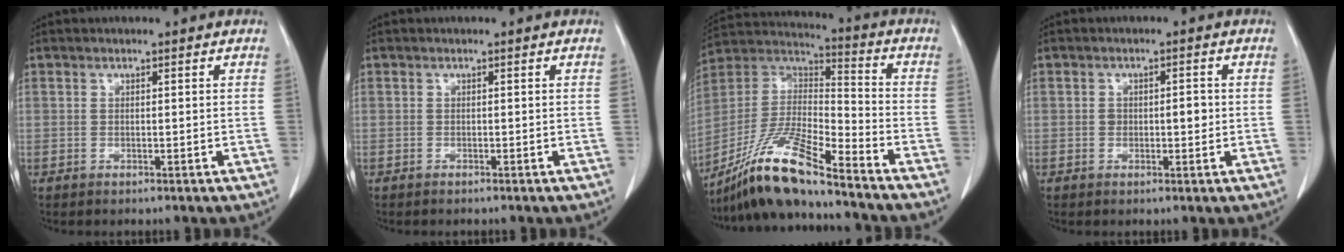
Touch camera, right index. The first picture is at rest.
{"total": 0.0}
{"total": 16.6, "force": [-13.5, 1.0, 9.6], "torque": [-0.197, -0.008, -0.254]}
{"total": 2.5, "force": [-0.1, 1.3, 2.1], "torque": [-0.028, 0.005, 0.003]}